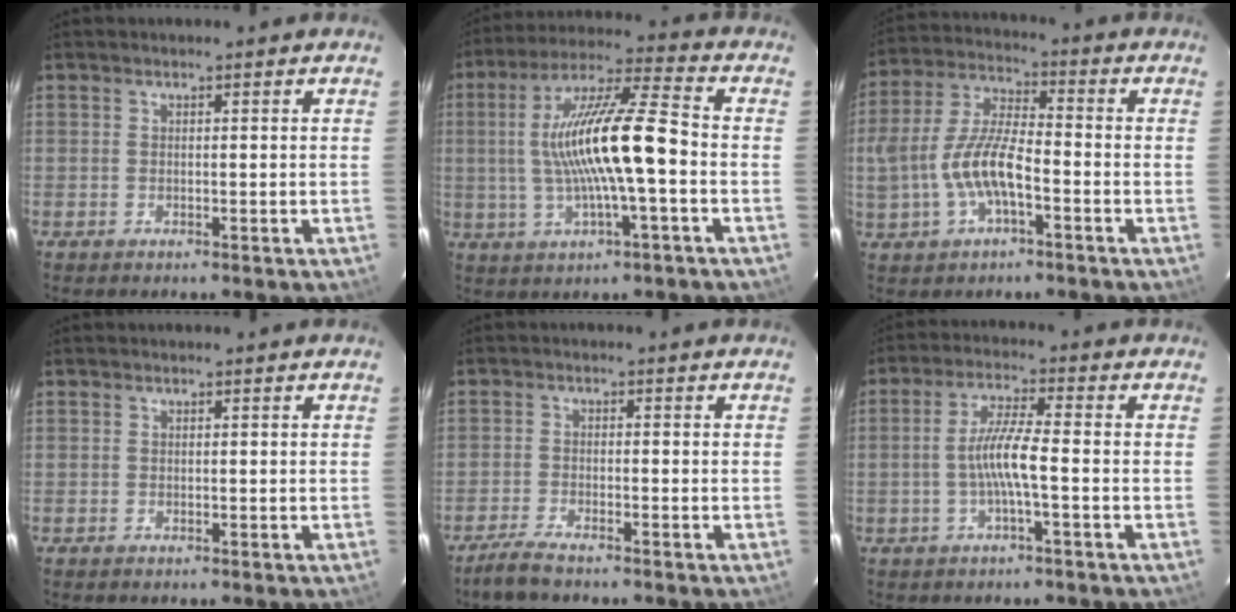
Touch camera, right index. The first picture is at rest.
{"total": 15.3, "force": [-1.4, 1.8, 15.2], "torque": [-0.282, 0.012, -0.023]}
{"total": 11.8, "force": [-3.4, 4.5, 10.3], "torque": [-0.221, 0.004, -0.059]}
{"total": 0.0}
{"total": 4.2, "force": [-3.6, 0.4, 2.1], "torque": [-0.068, -0.006, -0.074]}
{"total": 6.3, "force": [-1.6, 0.0, 6.0], "torque": [-0.124, 0.004, -0.030]}